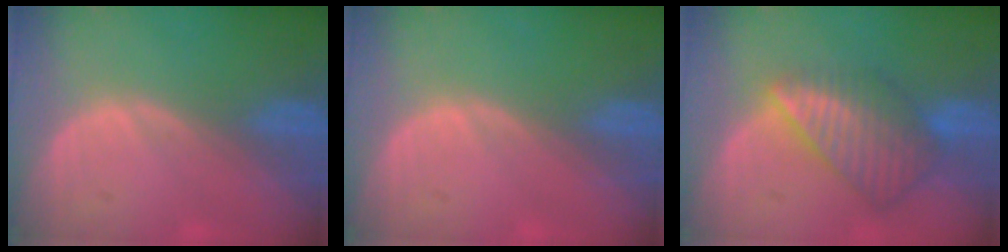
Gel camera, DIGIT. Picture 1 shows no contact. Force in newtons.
{"total": 0.0}
{"total": 8.7, "press": 7.6, "slide": 4.3}